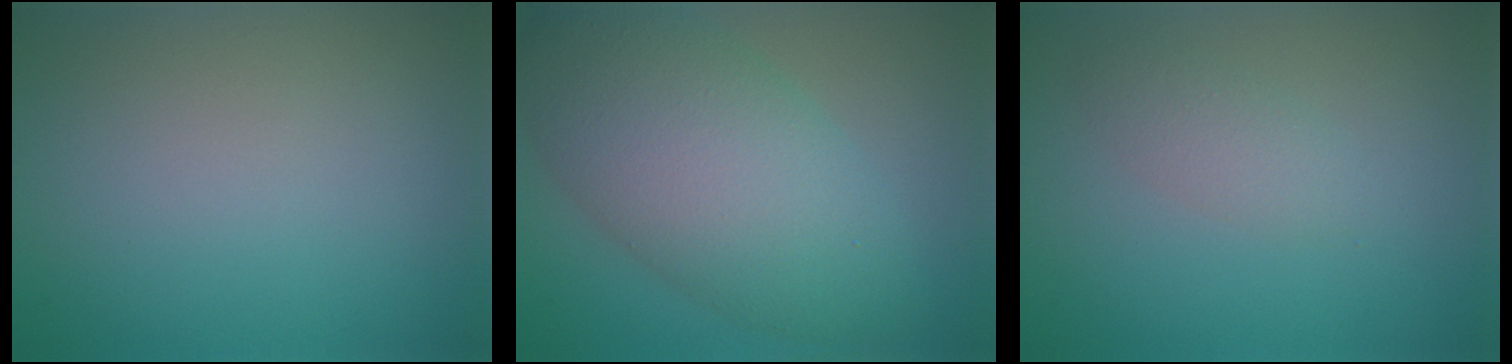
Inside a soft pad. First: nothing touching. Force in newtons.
{"total": 9.6, "press": 9.6, "slide": 0.1}
{"total": 1.9, "press": 1.9, "slide": 0.0}